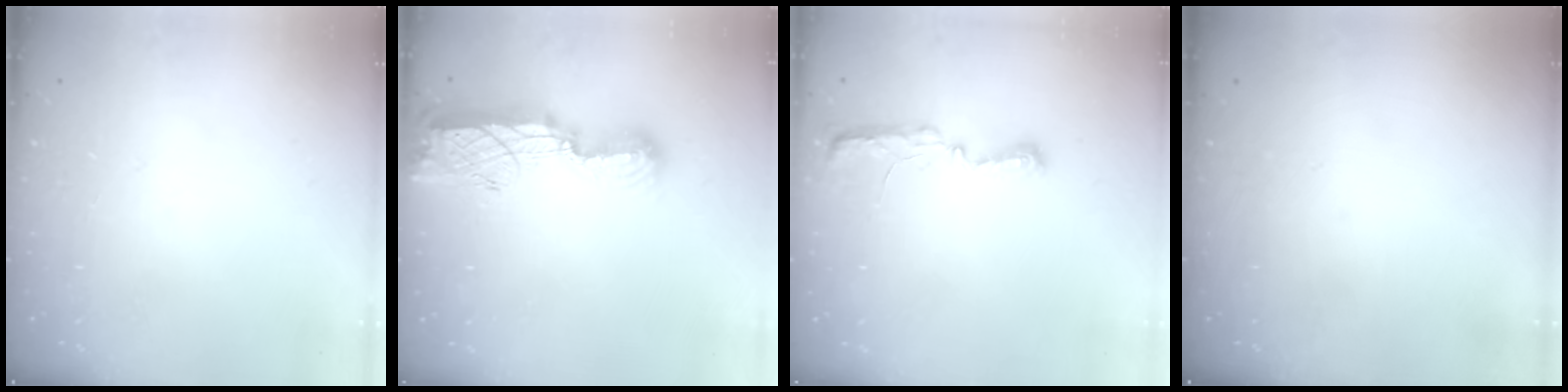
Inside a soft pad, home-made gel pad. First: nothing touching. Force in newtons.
{"total": 12.4, "press": 12.3, "slide": 1.2}
{"total": 5.4, "press": 5.3, "slide": 0.7}
{"total": 0.0}